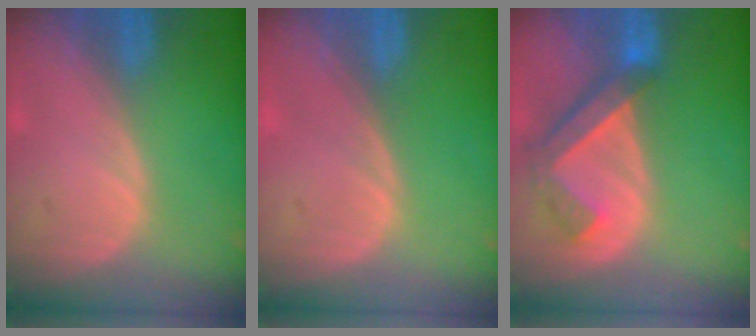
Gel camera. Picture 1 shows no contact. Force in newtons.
{"total": 0.0}
{"total": 6.2, "press": 6.0, "slide": 1.4}